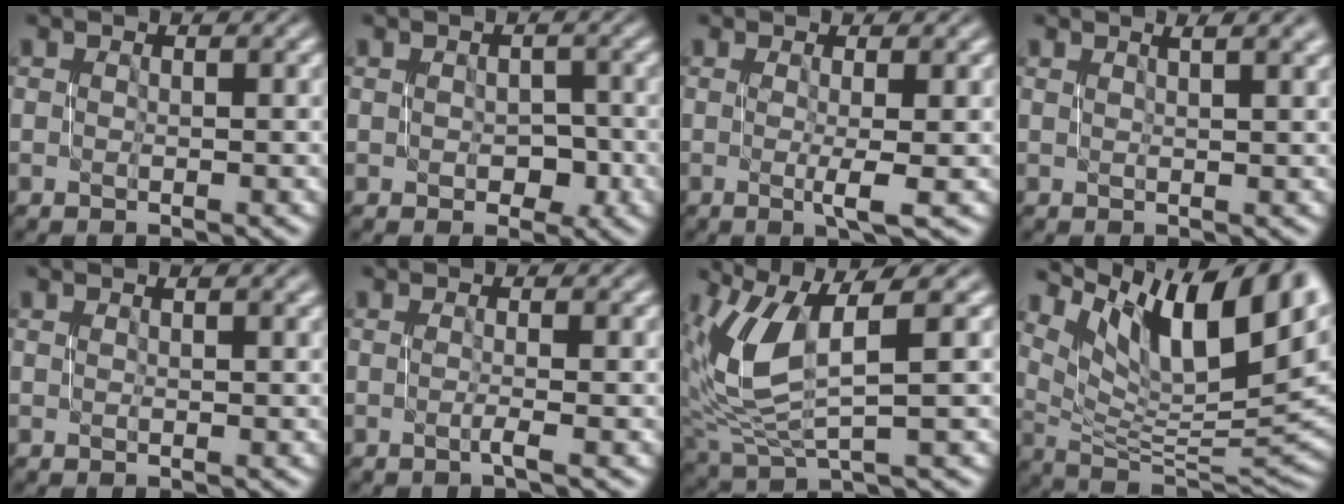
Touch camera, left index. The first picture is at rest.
{"total": 1.5, "force": [-0.5, 1.1, 0.8], "torque": [-0.007, 0.001, -0.004]}
{"total": 2.4, "force": [-0.2, 0.5, 2.3], "torque": [-0.037, -0.006, -0.005]}
{"total": 2.6, "force": [1.4, 0.8, 2.1], "torque": [-0.014, 0.006, 0.009]}
{"total": 1.2, "force": [0.6, 0.4, 1.0], "torque": [-0.006, 0.003, 0.007]}
{"total": 1.0, "force": [-0.2, 0.4, 0.9], "torque": [-0.013, -0.004, -0.011]}
{"total": 6.6, "force": [2.0, 2.3, 5.8], "torque": [-0.140, 0.000, 0.046]}
{"total": 13.2, "force": [7.8, 4.0, 9.9], "torque": [-0.170, 0.018, 0.152]}